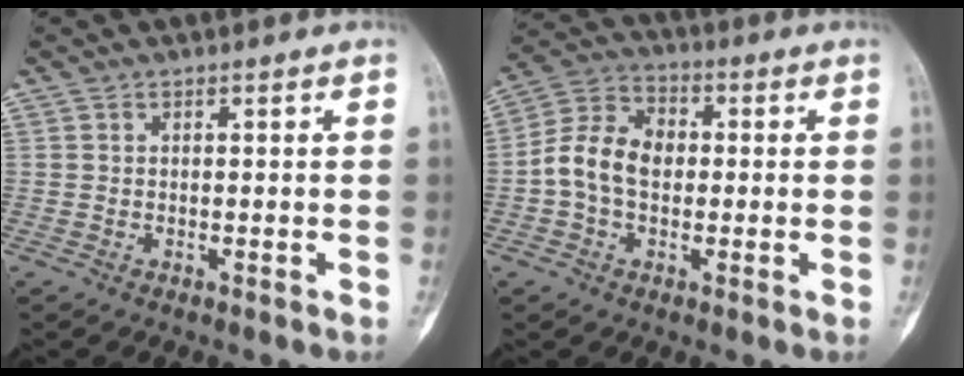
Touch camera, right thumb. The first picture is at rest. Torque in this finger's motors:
{"motor_torque": [0.03, 0.21, 0.50, -0.39, 0.05]}